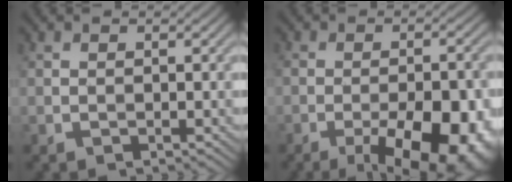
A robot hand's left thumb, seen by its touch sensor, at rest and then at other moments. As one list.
[{"total": 14.2, "force": [-7.1, 5.6, 10.9], "torque": [-0.121, 0.006, -0.091]}]